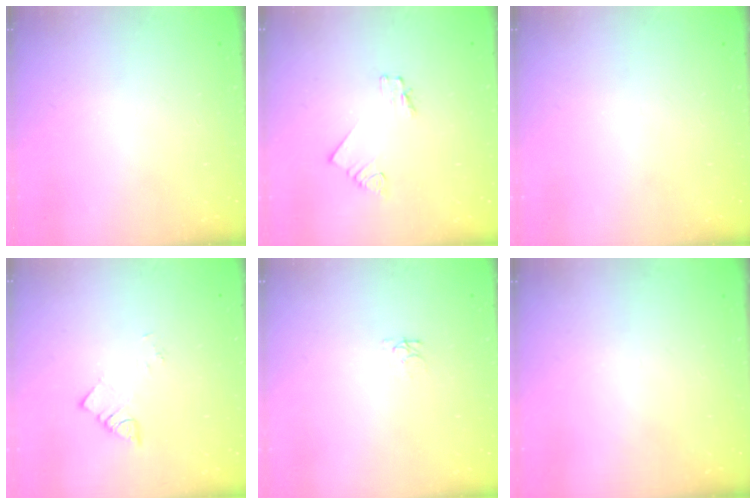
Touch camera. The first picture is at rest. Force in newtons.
{"total": 1.7, "press": 1.7, "slide": 0.3}
{"total": 0.0}
{"total": 2.2, "press": 2.2, "slide": 0.2}
{"total": 3.4, "press": 3.4, "slide": 0.4}
{"total": 0.0}